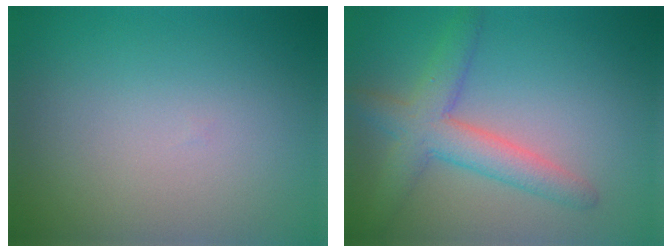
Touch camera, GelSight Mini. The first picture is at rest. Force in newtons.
{"total": 4.5, "press": 4.5, "slide": 0.2}